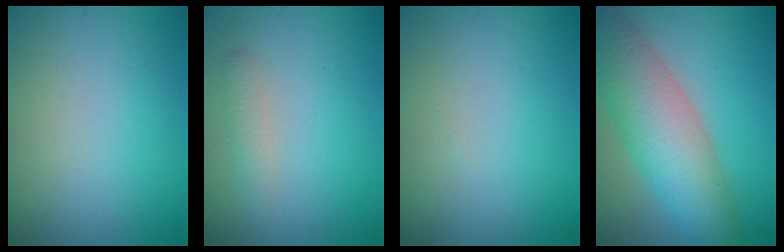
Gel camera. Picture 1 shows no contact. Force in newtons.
{"total": 1.3, "press": 1.3, "slide": 0.0}
{"total": 0.0}
{"total": 7.8, "press": 7.8, "slide": 0.5}